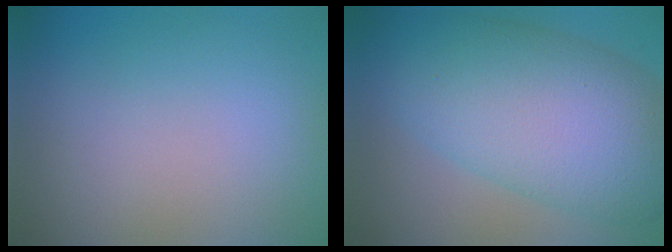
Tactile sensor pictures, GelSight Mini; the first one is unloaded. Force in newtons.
{"total": 11.2, "press": 11.2, "slide": 0.3}